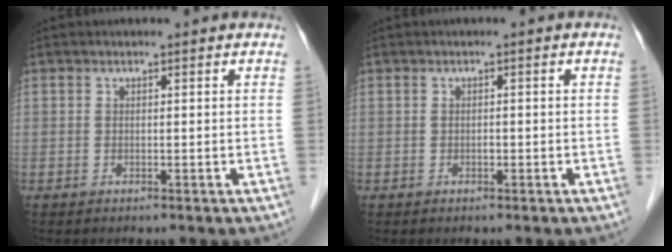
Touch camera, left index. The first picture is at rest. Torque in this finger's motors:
{"motor_torque": [0.03, 0.02, -0.01, 0.00]}